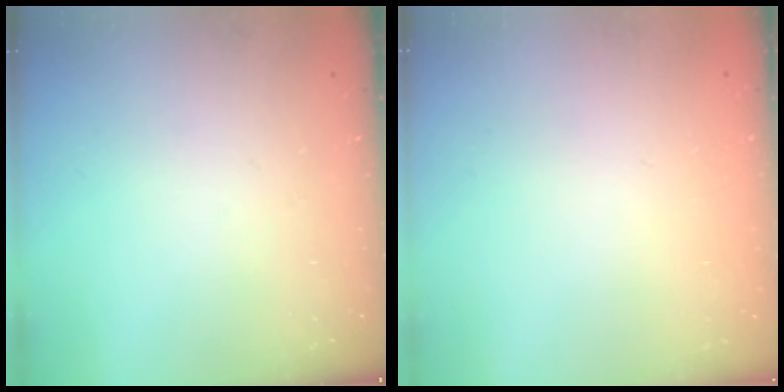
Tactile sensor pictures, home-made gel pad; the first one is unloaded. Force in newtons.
{"total": 2.0, "press": 2.0, "slide": 0.1}